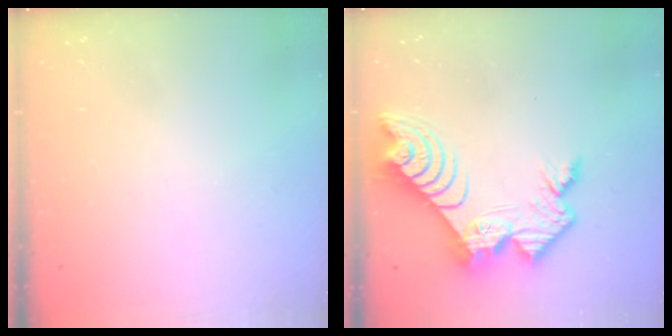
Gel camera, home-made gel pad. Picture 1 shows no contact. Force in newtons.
{"total": 13.4, "press": 13.4, "slide": 1.2}